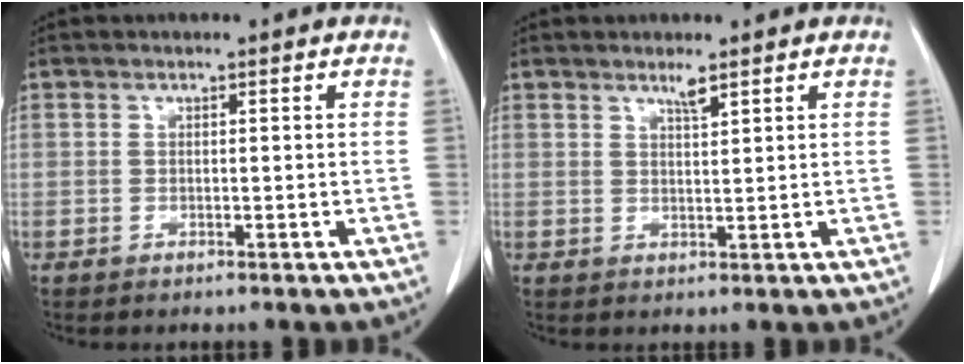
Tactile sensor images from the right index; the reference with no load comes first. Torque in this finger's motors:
{"motor_torque": [0.07, -0.02, 0.01, 0.01]}